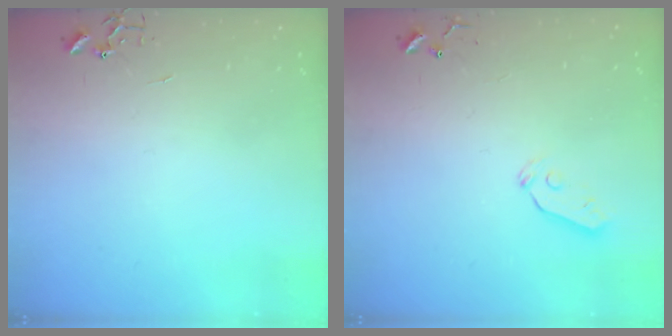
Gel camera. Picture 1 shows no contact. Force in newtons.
{"total": 3.8, "press": 3.8, "slide": 0.3}